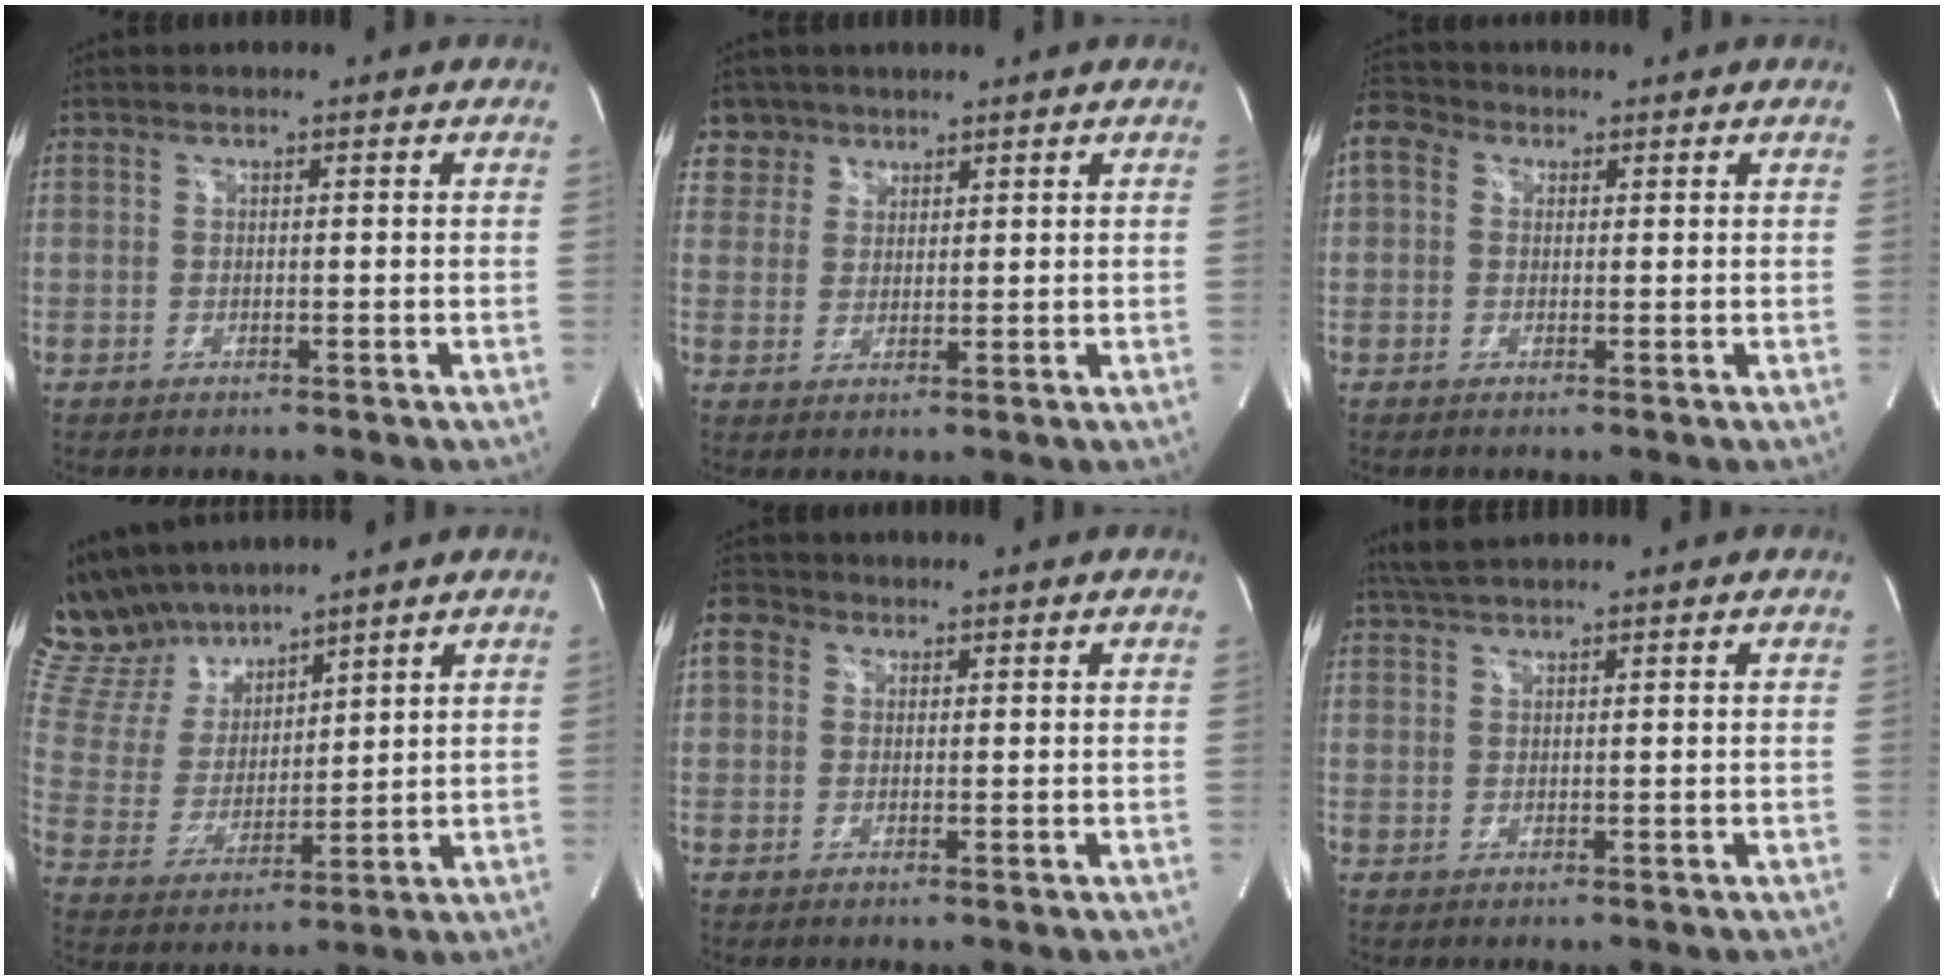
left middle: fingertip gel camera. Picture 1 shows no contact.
{"total": 4.4, "force": [3.0, 3.1, -0.6], "torque": [0.021, 0.004, 0.056]}
{"total": 6.0, "force": [2.1, 4.8, 3.0], "torque": [-0.077, 0.035, 0.037]}
{"total": 12.8, "force": [11.5, 4.4, 3.5], "torque": [-0.089, 0.023, 0.233]}
{"total": 3.4, "force": [1.2, 2.8, 1.5], "torque": [-0.037, 0.022, 0.023]}
{"total": 3.5, "force": [3.1, 0.2, 1.6], "torque": [-0.035, 0.021, 0.061]}